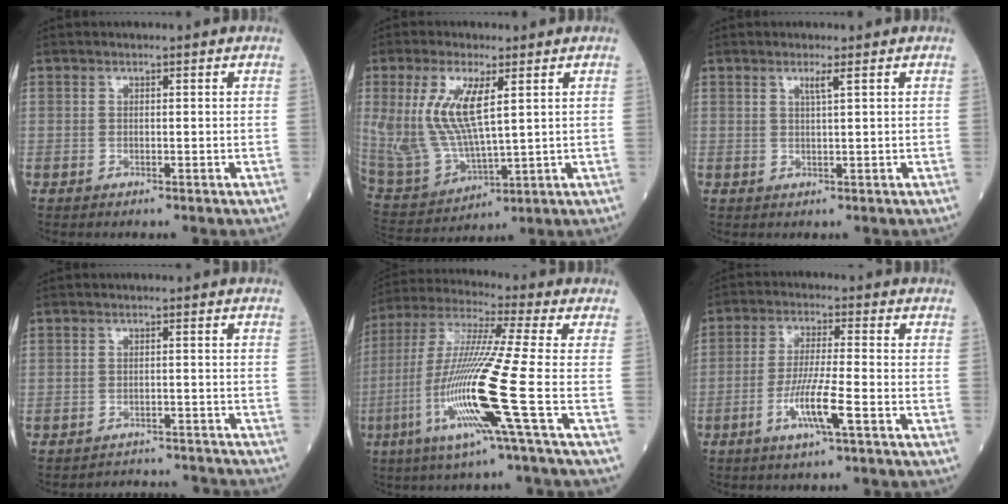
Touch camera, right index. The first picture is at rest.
{"total": 12.2, "force": [3.3, 3.3, 11.2], "torque": [-0.260, -0.006, 0.076]}
{"total": 1.5, "force": [0.8, -0.4, 1.2], "torque": [-0.029, -0.006, 0.016]}
{"total": 6.9, "force": [-6.9, 0.6, -0.5], "torque": [0.006, 0.013, -0.083]}
{"total": 16.4, "force": [-5.4, -2.3, 15.3], "torque": [-0.320, -0.023, -0.112]}
{"total": 7.5, "force": [-3.1, -0.5, 6.8], "torque": [-0.136, -0.010, -0.059]}